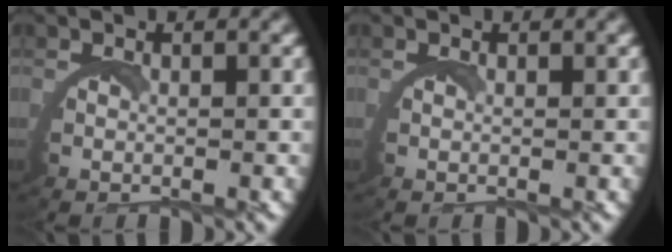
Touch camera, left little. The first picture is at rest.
{"total": 0.0}